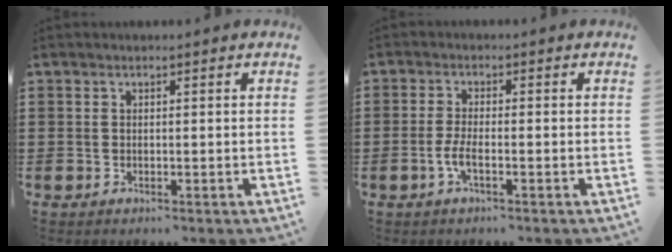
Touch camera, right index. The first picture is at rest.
{"total": 3.0, "force": [-1.3, 0.5, 2.7], "torque": [-0.060, -0.006, -0.028]}